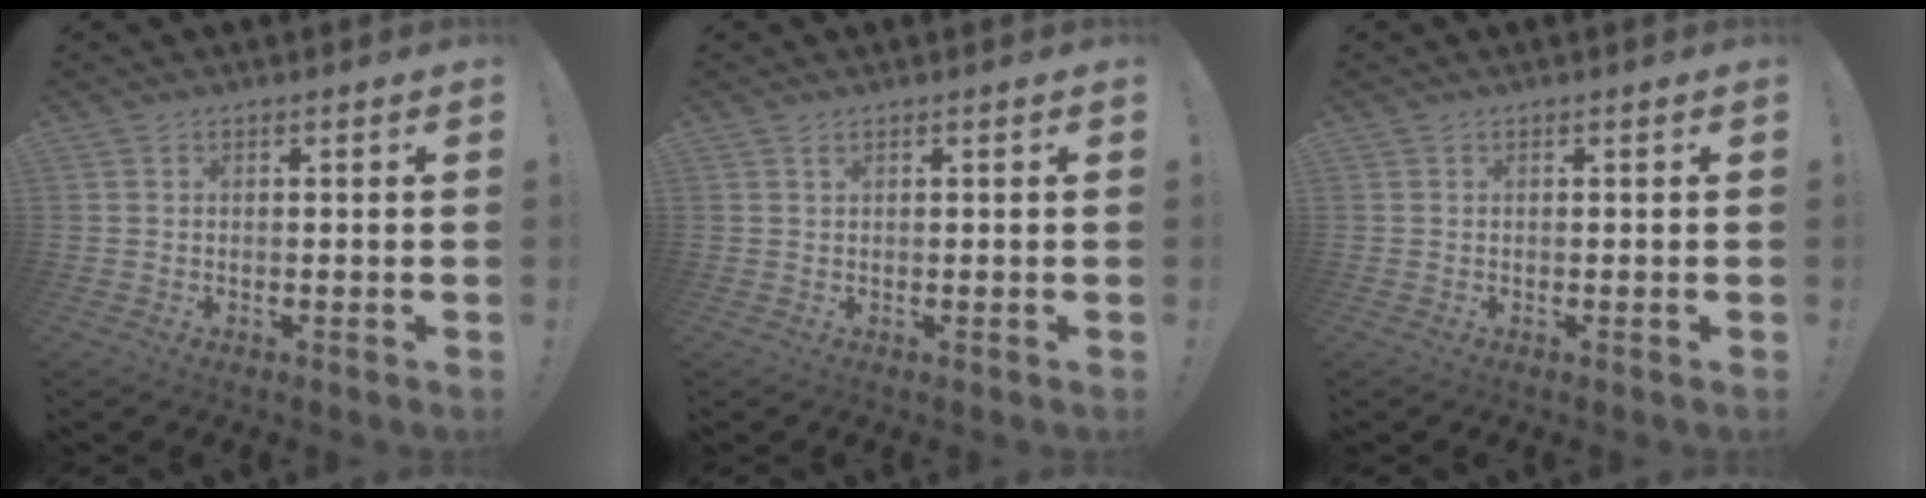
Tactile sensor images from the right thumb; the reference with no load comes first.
{"total": 0.7, "force": [0.5, 0.1, 0.4], "torque": [-0.006, -0.002, 0.009]}
{"total": 0.0}